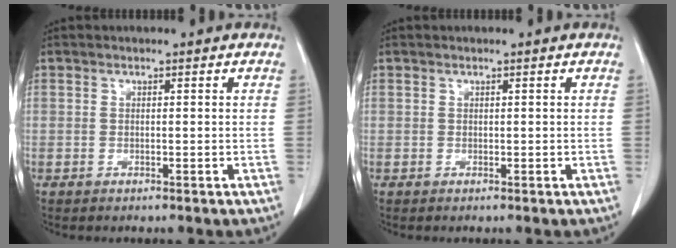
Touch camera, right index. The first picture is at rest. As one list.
[{"total": 0.0}]